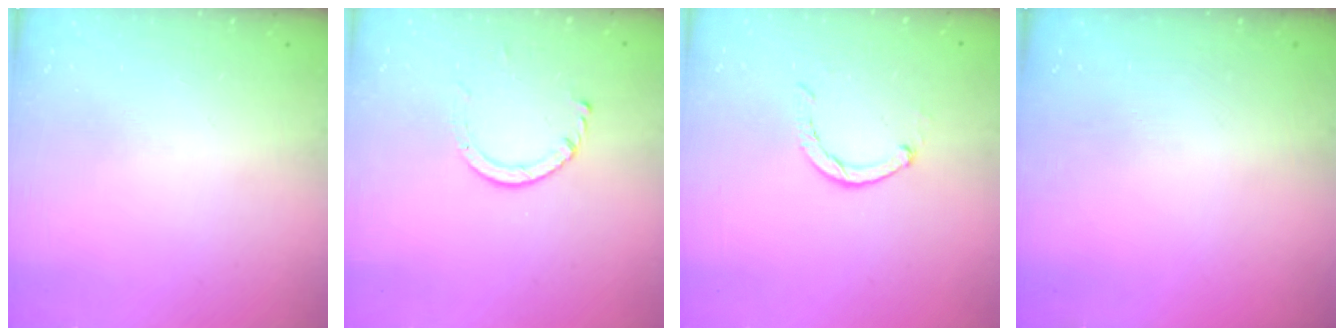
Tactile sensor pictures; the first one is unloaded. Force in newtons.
{"total": 3.3, "press": 3.3, "slide": 0.4}
{"total": 1.7, "press": 1.6, "slide": 0.3}
{"total": 0.0}